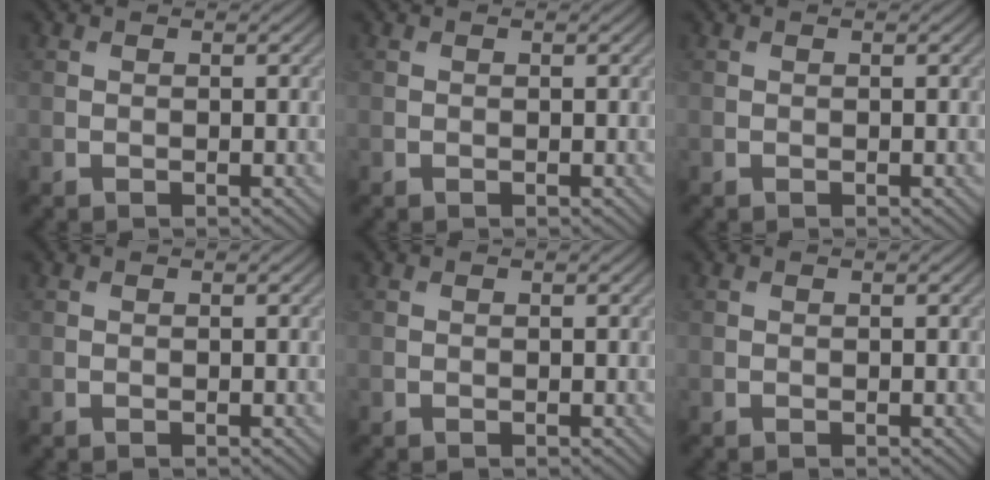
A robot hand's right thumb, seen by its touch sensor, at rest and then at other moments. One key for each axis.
{"total": 0.0}
{"total": 0.0}
{"total": 0.0}
{"total": 0.0}
{"total": 0.0}